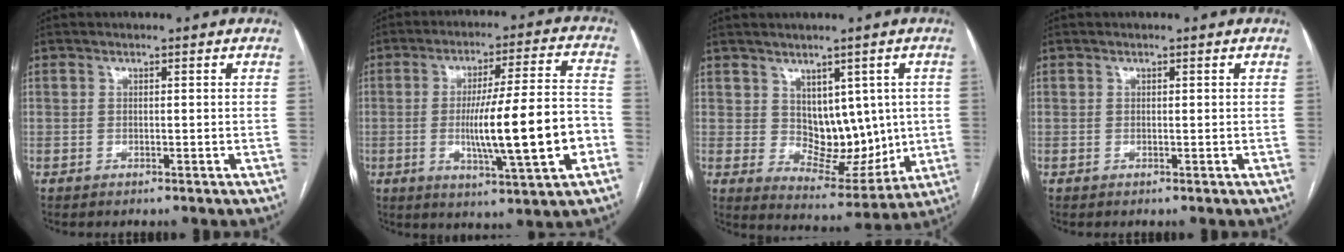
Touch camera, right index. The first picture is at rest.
{"total": 16.0, "force": [-3.4, 0.9, 15.6], "torque": [-0.253, 0.000, -0.048]}
{"total": 9.1, "force": [1.5, 6.1, 6.6], "torque": [-0.077, 0.006, 0.045]}
{"total": 0.0}